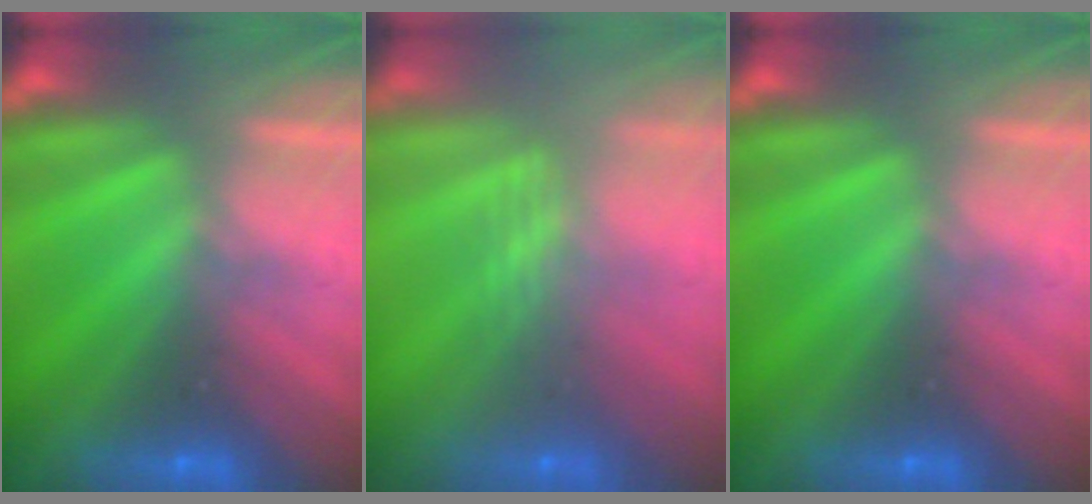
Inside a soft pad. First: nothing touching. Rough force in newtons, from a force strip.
{"total": 2.4}
{"total": 0.0}